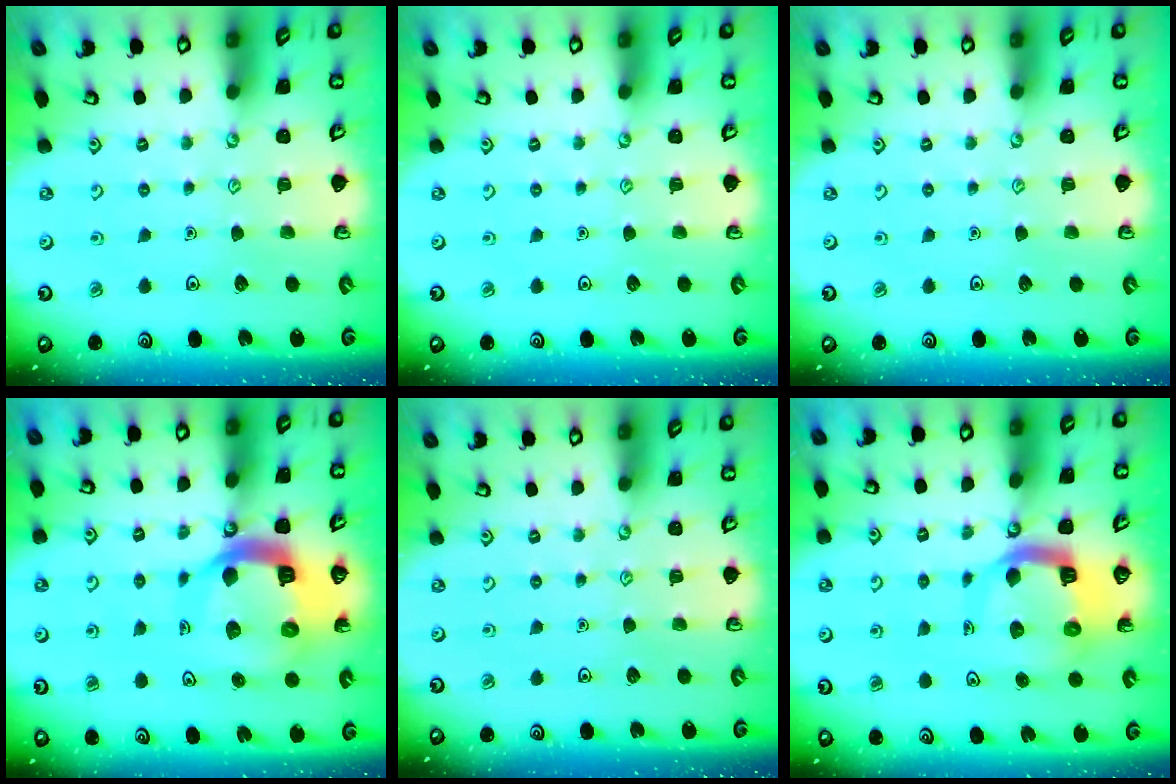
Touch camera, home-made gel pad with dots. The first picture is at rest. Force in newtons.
{"total": 0.0}
{"total": 0.0}
{"total": 15.7, "press": 15.6, "slide": 1.7}
{"total": 0.0}
{"total": 10.4, "press": 10.3, "slide": 1.2}